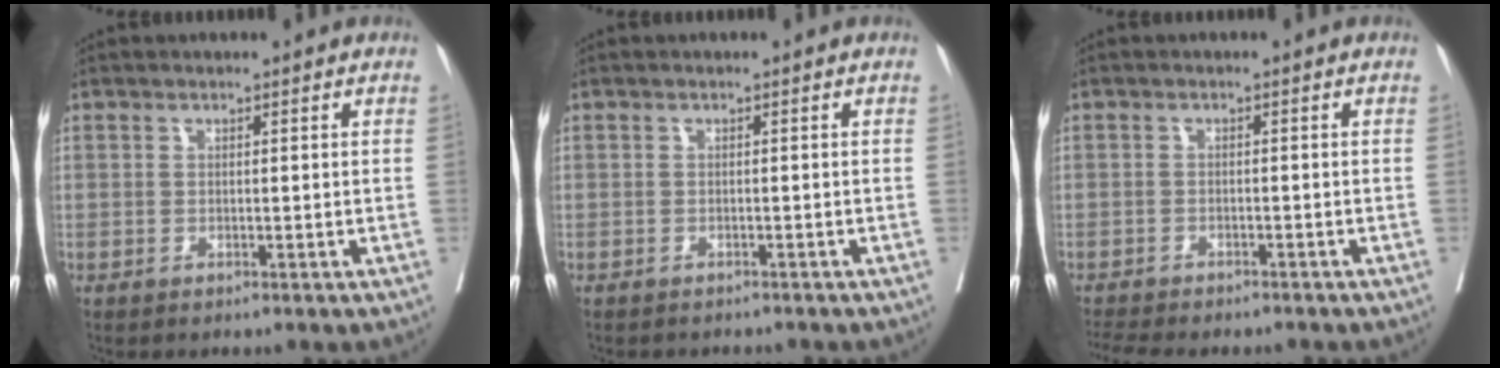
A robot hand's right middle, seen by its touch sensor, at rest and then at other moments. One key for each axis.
{"total": 3.2, "fx": -3.0, "fy": 0.9, "fz": 0.8, "tx": -0.017, "ty": -0.005, "tz": -0.037}
{"total": 7.9, "fx": -7.2, "fy": 1.4, "fz": 3.0, "tx": -0.048, "ty": -0.004, "tz": -0.103}